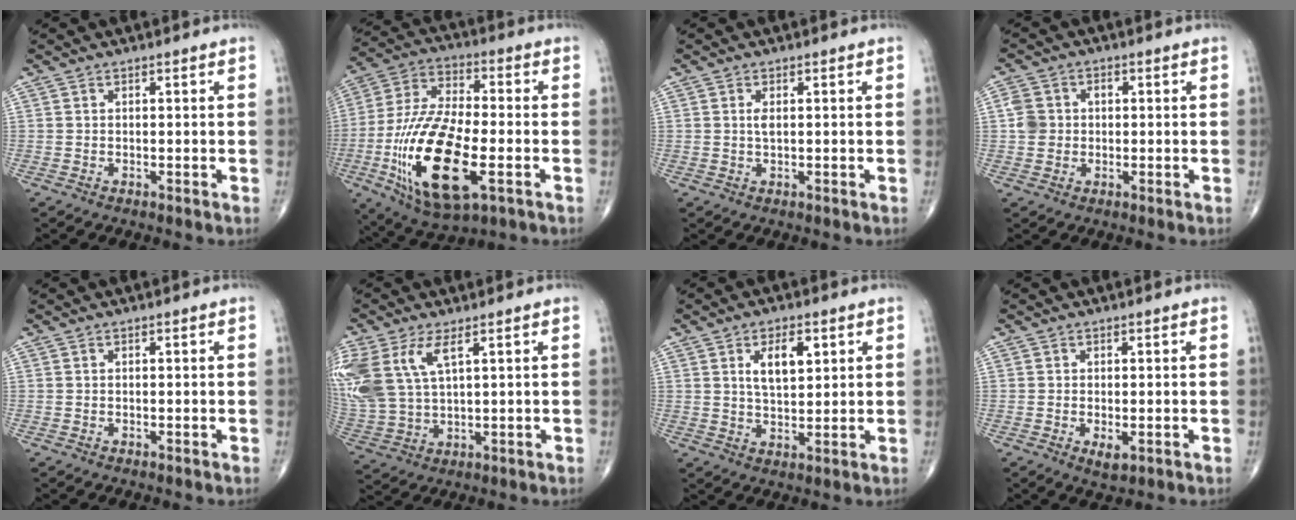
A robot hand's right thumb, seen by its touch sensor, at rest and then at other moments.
{"total": 23.6, "force": [-6.7, 10.1, 20.3], "torque": [-0.417, 0.005, -0.110]}
{"total": 0.6, "force": [0.1, 0.2, 0.6], "torque": [-0.009, 0.000, 0.001]}
{"total": 4.6, "force": [0.2, 4.2, 2.0], "torque": [-0.026, 0.011, -0.001]}
{"total": 0.0}
{"total": 14.9, "force": [5.8, 7.6, 11.4], "torque": [-0.279, -0.008, 0.125]}
{"total": 7.0, "force": [2.6, 3.4, 5.5], "torque": [-0.083, -0.015, 0.048]}
{"total": 2.3, "force": [-0.6, 1.0, 2.0], "torque": [-0.034, -0.005, -0.006]}